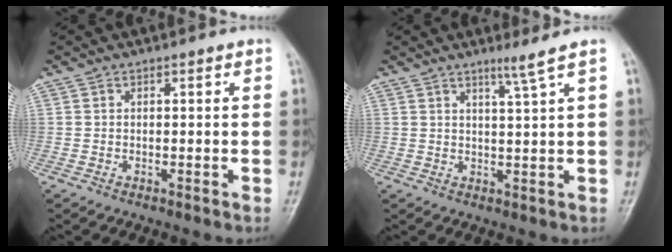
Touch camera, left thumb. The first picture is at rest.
{"total": 3.2, "force": [2.2, -1.1, 2.1], "torque": [-0.040, -0.020, 0.043]}